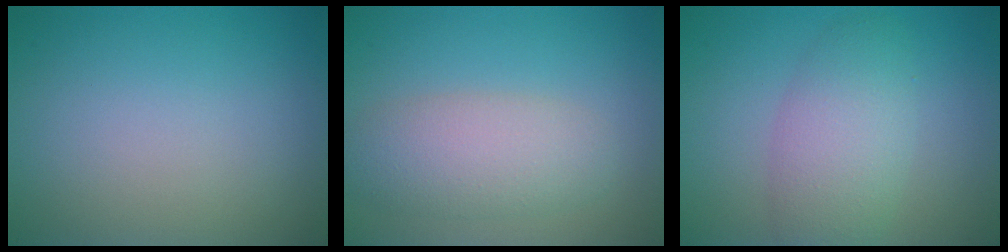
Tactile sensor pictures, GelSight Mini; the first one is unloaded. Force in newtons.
{"total": 4.3, "press": 4.3, "slide": 0.5}
{"total": 4.6, "press": 4.6, "slide": 0.2}